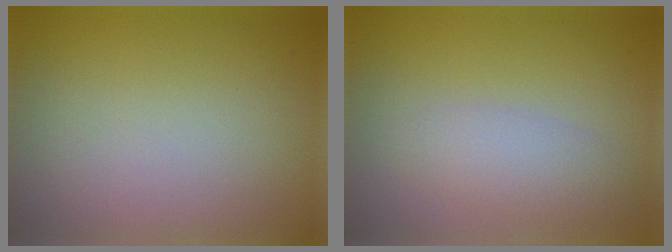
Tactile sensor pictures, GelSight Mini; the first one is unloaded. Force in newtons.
{"total": 2.9, "press": 2.9, "slide": 0.1}